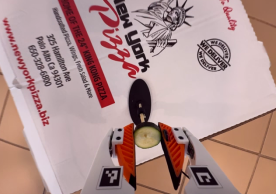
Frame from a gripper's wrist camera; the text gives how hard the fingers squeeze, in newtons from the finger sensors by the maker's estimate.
{"total": 7.3, "left": 7.2, "right": 7.4}